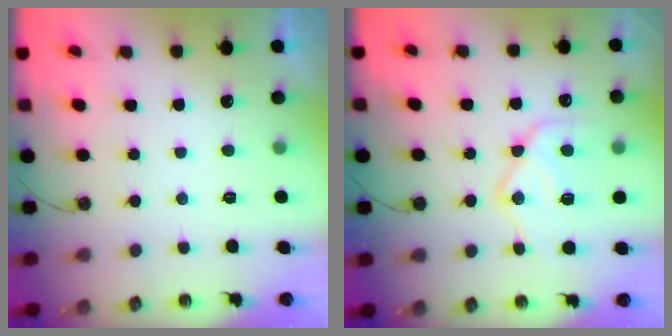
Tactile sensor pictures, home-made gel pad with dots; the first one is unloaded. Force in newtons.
{"total": 15.6, "press": 15.5, "slide": 1.3}